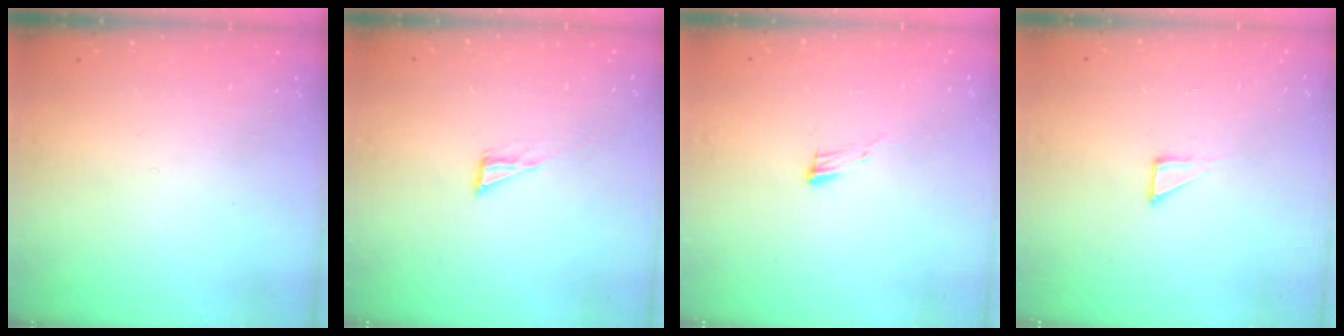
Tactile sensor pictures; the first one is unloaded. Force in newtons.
{"total": 4.8, "press": 4.7, "slide": 0.6}
{"total": 4.8, "press": 4.8, "slide": 0.6}
{"total": 4.1, "press": 4.1, "slide": 0.3}